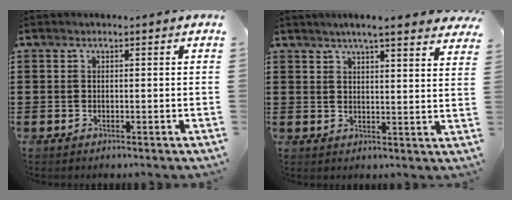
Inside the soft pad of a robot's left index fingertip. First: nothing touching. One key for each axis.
{"total": 4.7, "fx": 4.1, "fy": -0.3, "fz": 2.2, "tx": -0.055, "ty": -0.011, "tz": 0.072}